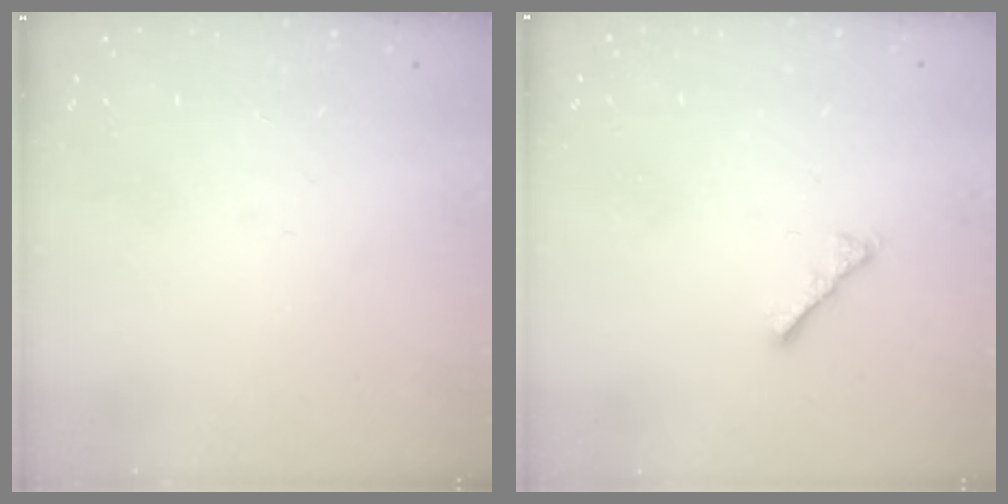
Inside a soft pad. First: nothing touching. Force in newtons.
{"total": 3.4, "press": 3.4, "slide": 0.6}